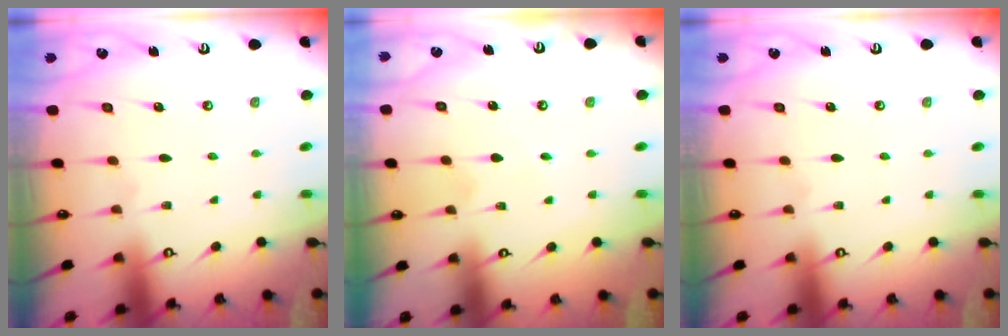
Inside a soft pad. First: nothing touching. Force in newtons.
{"total": 2.9, "press": 2.9, "slide": 0.2}
{"total": 0.0}